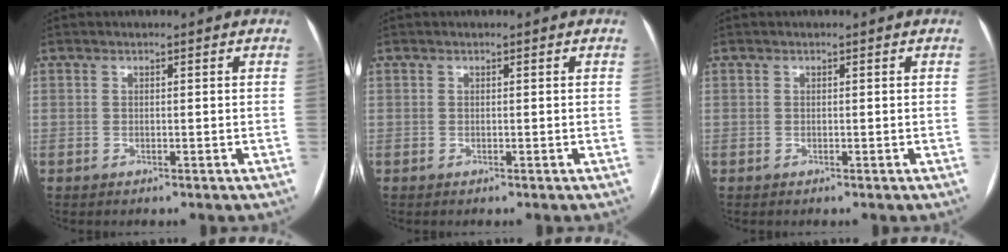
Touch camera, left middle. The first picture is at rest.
{"total": 0.0}
{"total": 0.0}